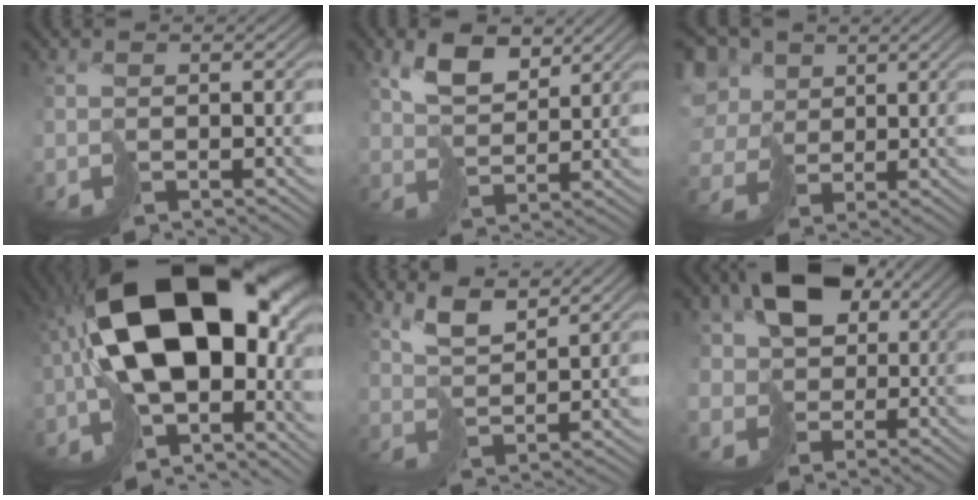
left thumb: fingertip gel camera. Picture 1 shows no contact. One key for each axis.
{"total": 5.9, "fx": 3.5, "fy": 3.1, "fz": 3.7, "tx": -0.081, "ty": -0.001, "tz": 0.064}
{"total": 10.7, "fx": 2.2, "fy": 8.9, "fz": 5.5, "tx": -0.200, "ty": 0.000, "tz": 0.041}
{"total": 20.0, "fx": -2.0, "fy": 11.0, "fz": 16.6, "tx": -0.304, "ty": -0.009, "tz": -0.024}
{"total": 5.1, "fx": 3.6, "fy": 1.5, "fz": 3.2, "tx": -0.078, "ty": -0.001, "tz": 0.074}
{"total": 14.4, "fx": 3.0, "fy": 11.4, "fz": 8.3, "tx": -0.192, "ty": 0.017, "tz": 0.037}